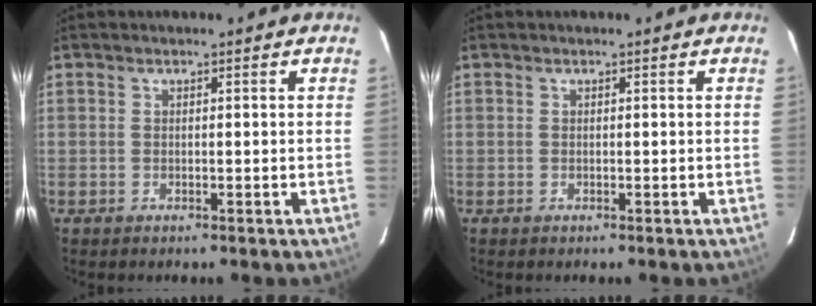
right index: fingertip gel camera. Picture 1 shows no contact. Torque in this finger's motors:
{"motor_torque": [0.00, 0.00, 0.01, 0.01]}